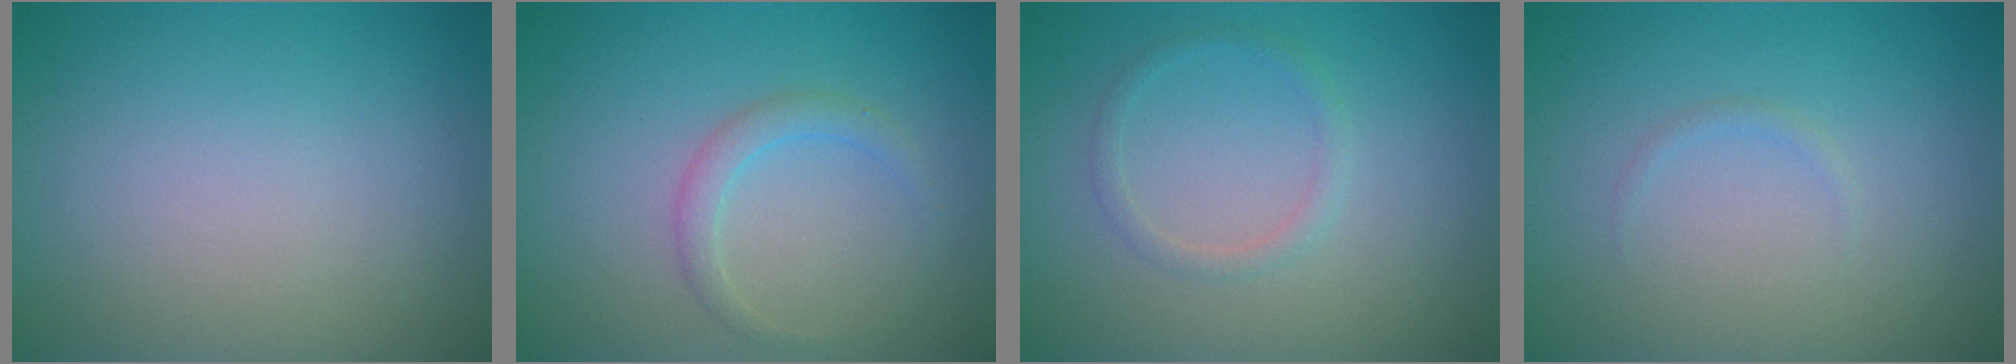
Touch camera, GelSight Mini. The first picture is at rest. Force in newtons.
{"total": 1.7, "press": 1.7, "slide": 0.1}
{"total": 1.3, "press": 1.2, "slide": 0.0}
{"total": 0.5, "press": 0.5, "slide": 0.0}